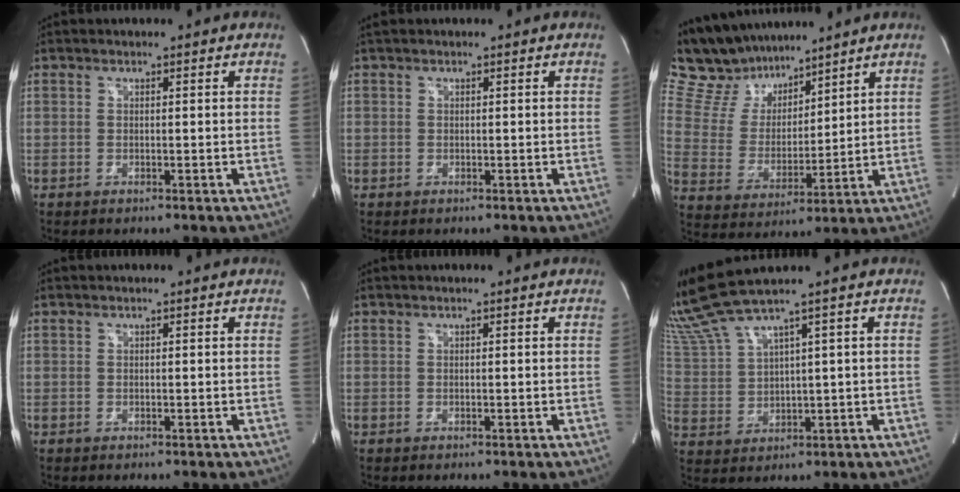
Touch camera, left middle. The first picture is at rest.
{"total": 0.8, "force": [0.0, 0.8, 0.1], "torque": [0.002, 0.002, -0.003]}
{"total": 13.2, "force": [11.7, 4.9, 3.9], "torque": [-0.092, 0.026, 0.227]}
{"total": 0.0}
{"total": 0.0}
{"total": 7.1, "force": [6.1, -1.8, 3.1], "torque": [-0.086, 0.004, 0.141]}